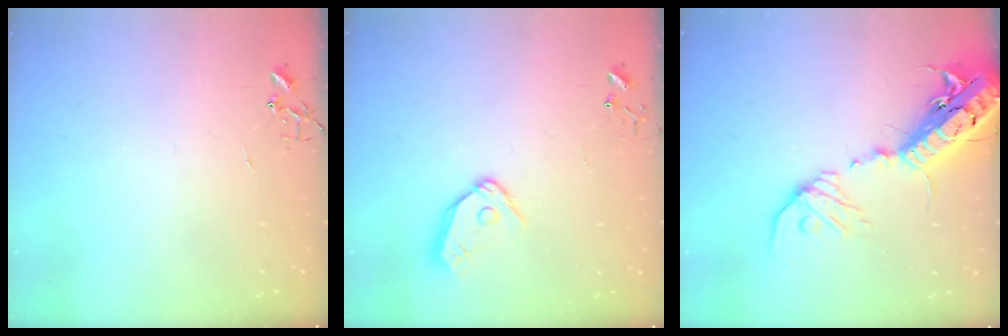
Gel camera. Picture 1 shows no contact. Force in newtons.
{"total": 9.4, "press": 9.4, "slide": 0.7}
{"total": 23.9, "press": 23.3, "slide": 5.5}